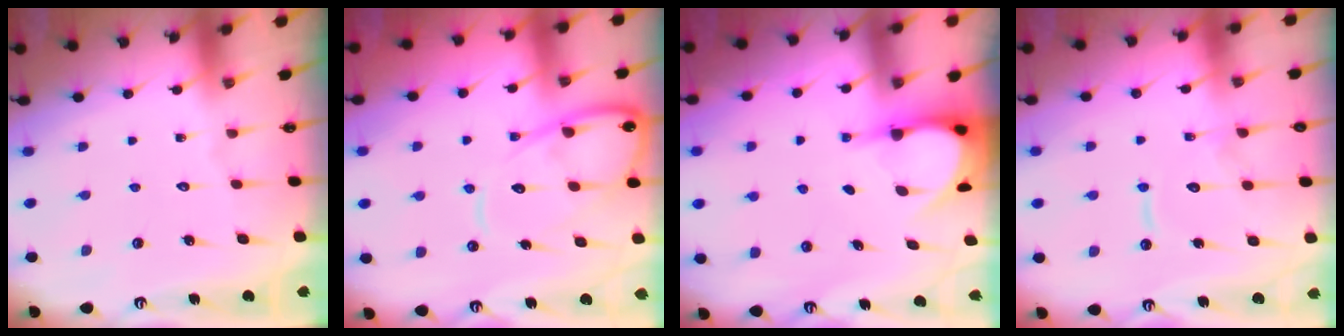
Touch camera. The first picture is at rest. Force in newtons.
{"total": 11.9, "press": 11.9, "slide": 1.2}
{"total": 4.2, "press": 4.2, "slide": 0.4}
{"total": 10.2, "press": 10.1, "slide": 1.0}